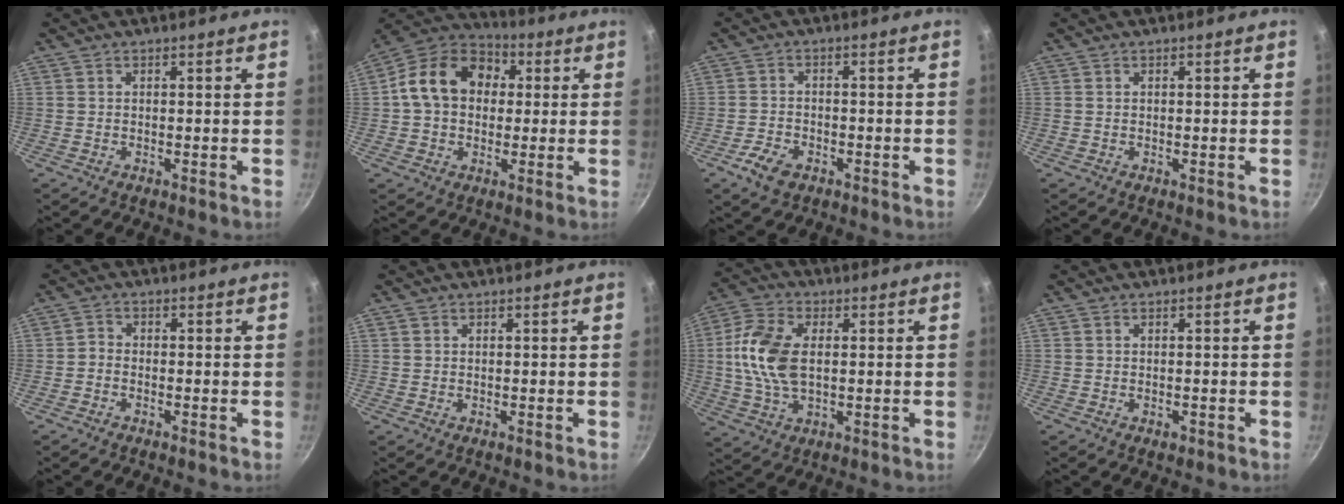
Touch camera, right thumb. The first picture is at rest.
{"total": 15.4, "force": [2.2, 12.0, 9.4], "torque": [-0.131, 0.032, 0.018]}
{"total": 5.3, "force": [-2.9, 3.1, 3.1], "torque": [-0.063, 0.017, -0.053]}
{"total": 0.0}
{"total": 1.5, "force": [-1.1, 0.8, 0.6], "torque": [-0.015, 0.013, -0.026]}
{"total": 0.7, "force": [0.4, 0.5, 0.2], "torque": [-0.002, 0.001, 0.006]}
{"total": 12.3, "force": [0.9, 7.2, 9.9], "torque": [-0.194, 0.011, 0.009]}
{"total": 0.8, "force": [-0.2, 0.5, 0.6], "torque": [-0.005, 0.001, -0.003]}